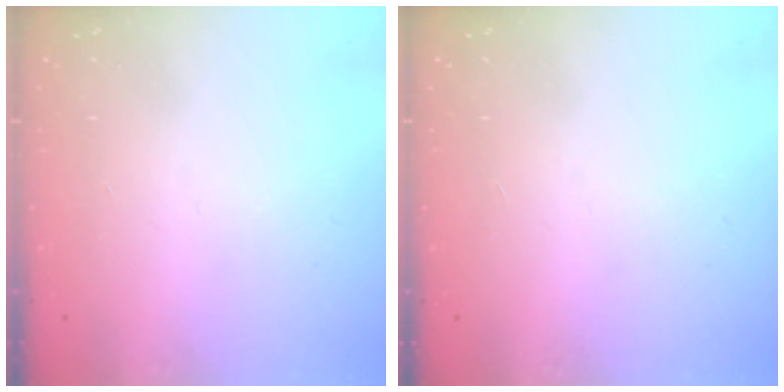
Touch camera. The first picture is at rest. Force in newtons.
{"total": 0.0}